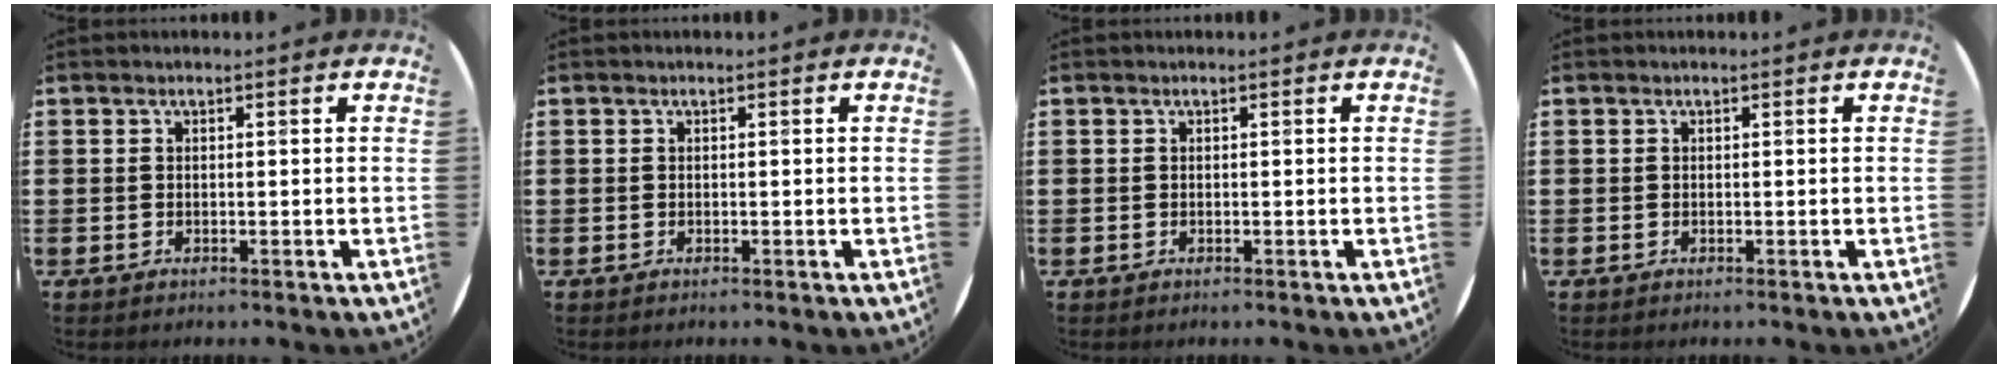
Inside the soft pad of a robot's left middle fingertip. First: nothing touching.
{"total": 0.0}
{"total": 0.0}
{"total": 0.0}